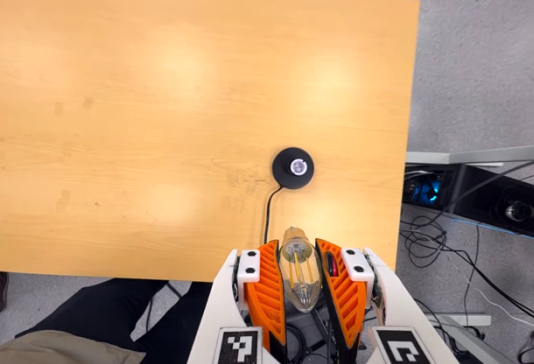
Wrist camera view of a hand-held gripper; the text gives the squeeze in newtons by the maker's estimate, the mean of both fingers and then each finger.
{"total": 18.5, "left": 19.9, "right": 17.0}